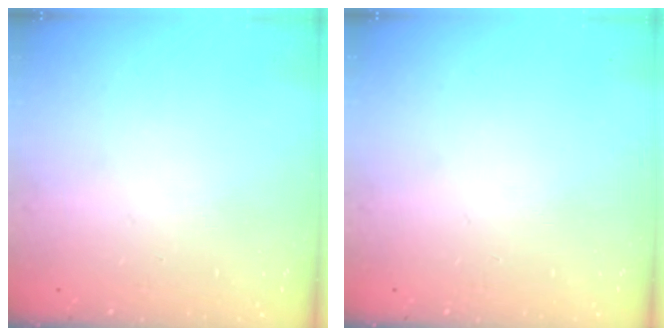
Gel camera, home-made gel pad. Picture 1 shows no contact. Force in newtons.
{"total": 0.0}